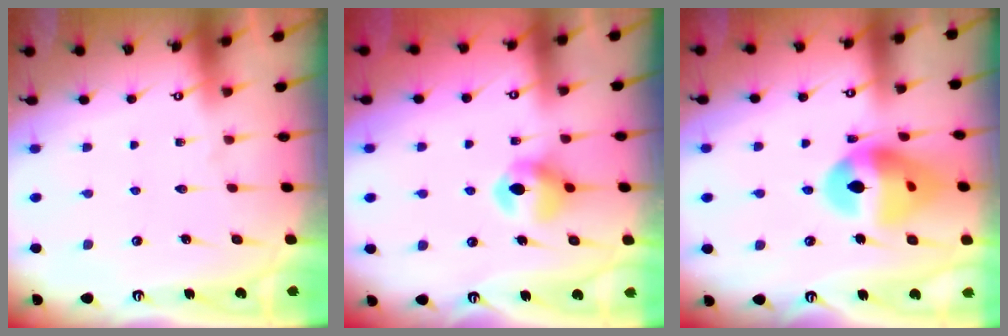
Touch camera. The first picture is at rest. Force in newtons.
{"total": 7.9, "press": 7.8, "slide": 0.6}
{"total": 16.3, "press": 16.2, "slide": 1.7}